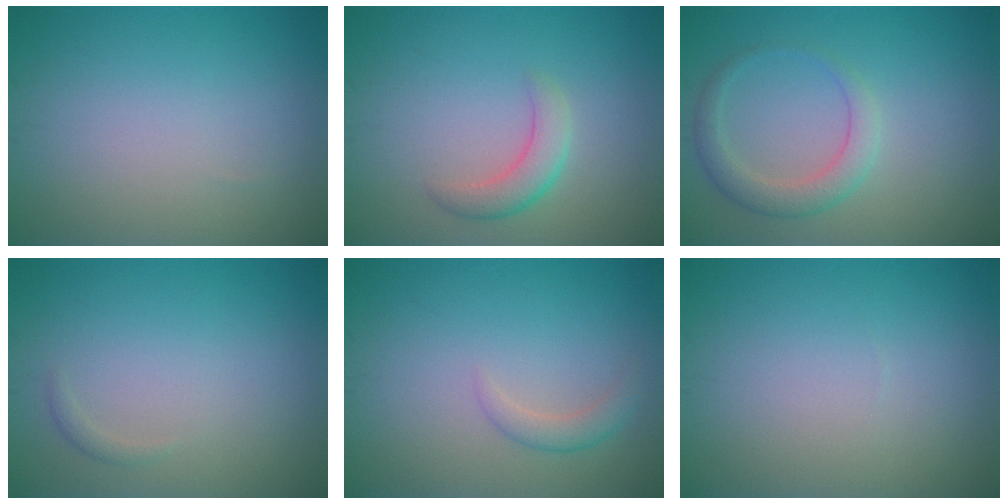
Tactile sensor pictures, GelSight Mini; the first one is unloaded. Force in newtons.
{"total": 2.5, "press": 2.5, "slide": 0.1}
{"total": 2.8, "press": 2.8, "slide": 0.3}
{"total": 0.6, "press": 0.6, "slide": 0.0}
{"total": 1.5, "press": 1.5, "slide": 0.1}
{"total": 0.0}